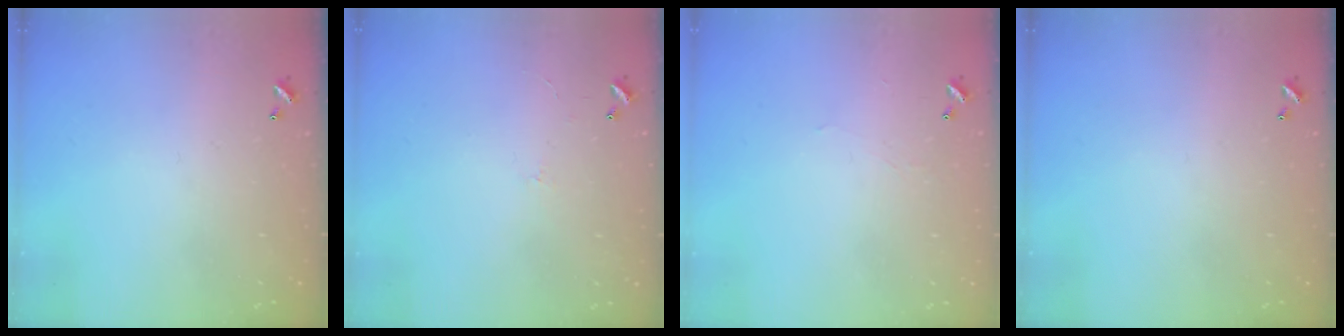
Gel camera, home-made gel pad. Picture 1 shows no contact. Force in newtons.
{"total": 1.8, "press": 1.7, "slide": 0.4}
{"total": 0.9, "press": 0.7, "slide": 0.4}
{"total": 0.0}